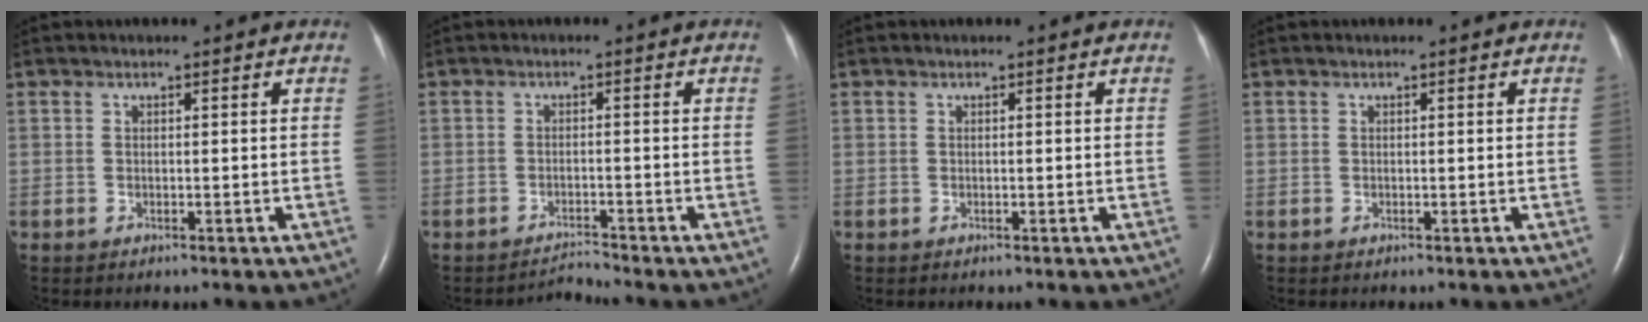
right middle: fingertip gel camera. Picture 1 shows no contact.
{"total": 2.2, "force": [-1.9, -0.8, -0.6], "torque": [0.012, -0.011, -0.028]}
{"total": 0.0}
{"total": 0.0}